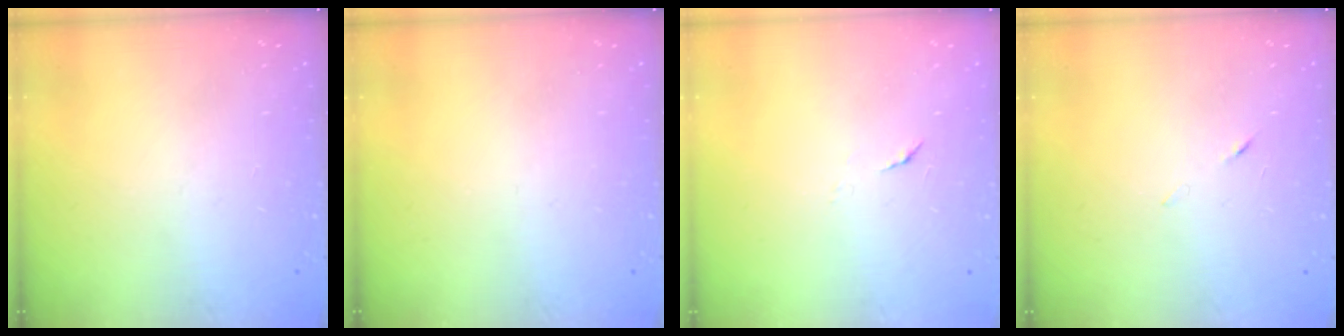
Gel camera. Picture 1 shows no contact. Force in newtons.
{"total": 0.0}
{"total": 3.9, "press": 3.9, "slide": 0.4}
{"total": 4.5, "press": 4.5, "slide": 0.6}